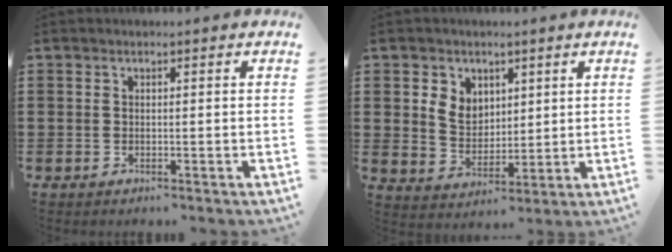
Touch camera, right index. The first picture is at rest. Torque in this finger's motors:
{"motor_torque": [0.19, 0.19, 0.35, 0.10]}